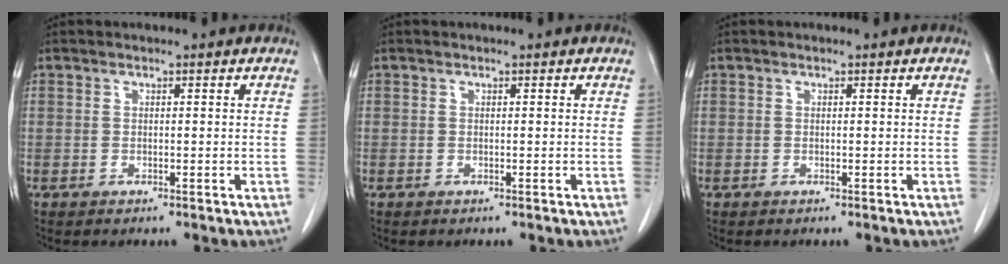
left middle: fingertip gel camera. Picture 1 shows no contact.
{"total": 0.0}
{"total": 0.0}